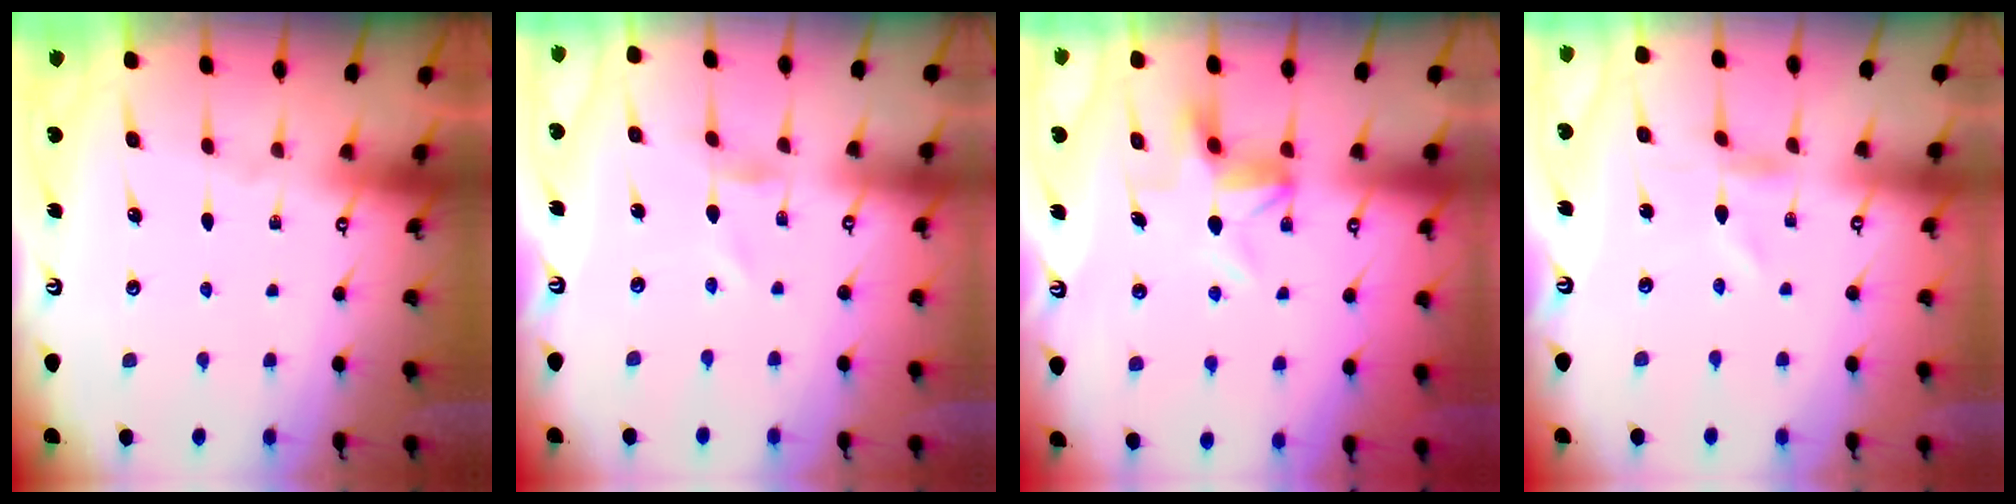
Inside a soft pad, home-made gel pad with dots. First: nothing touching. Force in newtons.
{"total": 0.5, "press": 0.5, "slide": 0.2}
{"total": 6.3, "press": 6.3, "slide": 0.2}
{"total": 0.0}